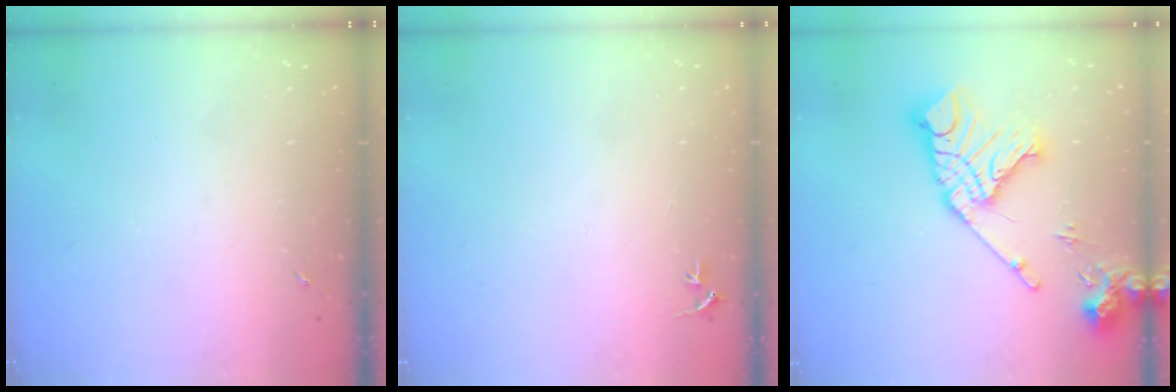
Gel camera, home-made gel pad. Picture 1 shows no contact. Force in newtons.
{"total": 3.1, "press": 3.1, "slide": 0.3}
{"total": 19.0, "press": 18.8, "slide": 2.3}